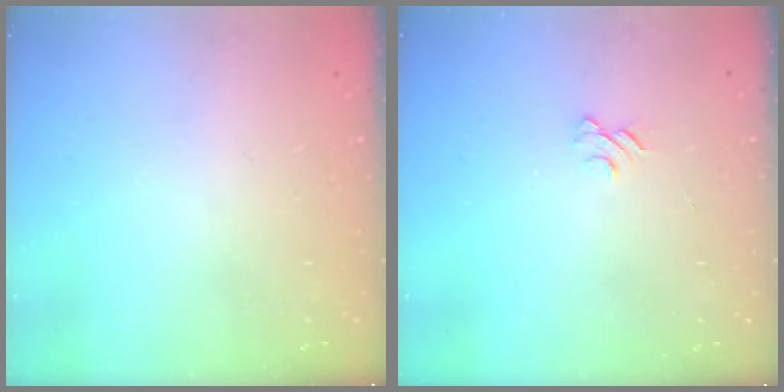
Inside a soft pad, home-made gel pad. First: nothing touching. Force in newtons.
{"total": 5.1, "press": 5.1, "slide": 0.3}